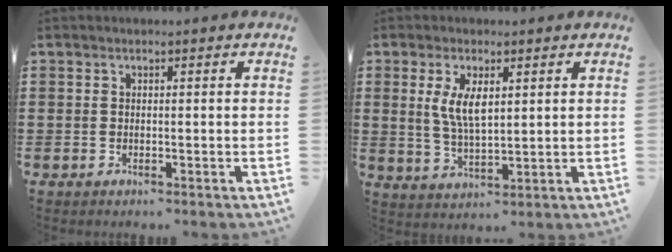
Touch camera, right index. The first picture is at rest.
{"total": 5.3, "force": [1.4, 1.6, 4.9], "torque": [-0.099, 0.004, 0.022]}